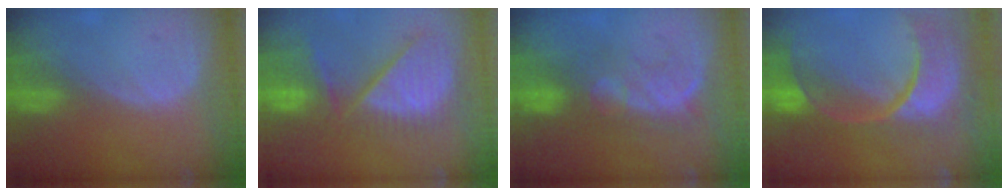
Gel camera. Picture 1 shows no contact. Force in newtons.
{"total": 11.7, "press": 10.4, "slide": 5.3}
{"total": 7.7, "press": 7.4, "slide": 2.2}
{"total": 13.8, "press": 10.9, "slide": 8.4}